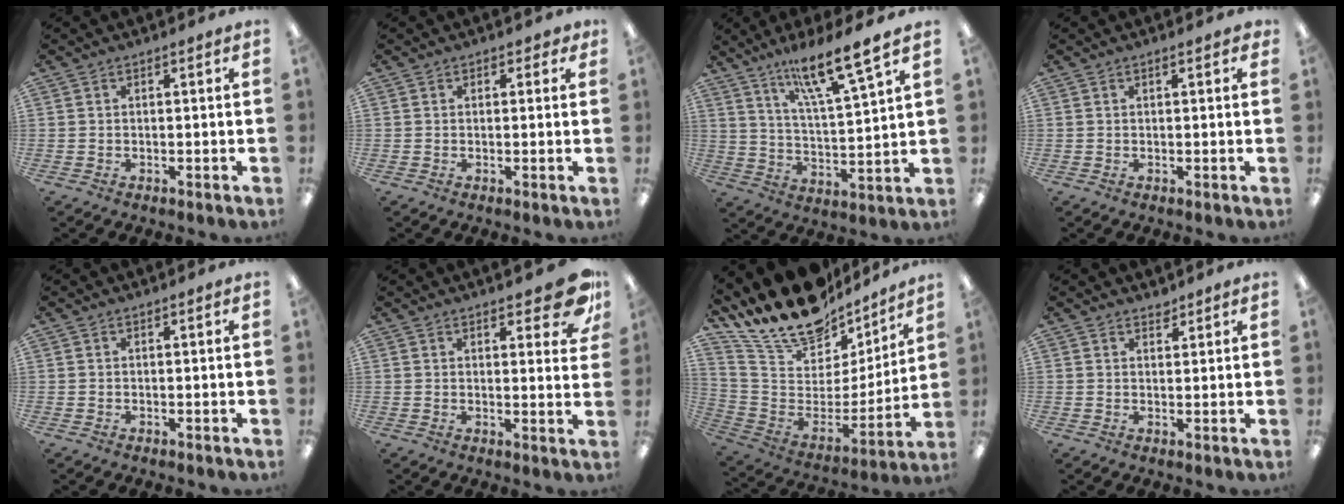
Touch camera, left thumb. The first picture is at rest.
{"total": 1.5, "force": [1.1, 1.0, 0.4], "torque": [-0.001, 0.000, 0.017]}
{"total": 13.4, "force": [10.8, 1.0, 7.9], "torque": [-0.135, -0.066, 0.175]}
{"total": 1.3, "force": [0.9, 0.4, 1.0], "torque": [-0.013, 0.000, 0.013]}
{"total": 0.0}
{"total": 9.0, "force": [6.2, 2.7, 6.0], "torque": [-0.064, -0.036, 0.099]}
{"total": 17.8, "force": [15.1, 7.6, 5.6], "torque": [-0.117, -0.125, 0.271]}
{"total": 2.0, "force": [1.9, 0.5, 0.1], "torque": [0.006, -0.010, 0.035]}